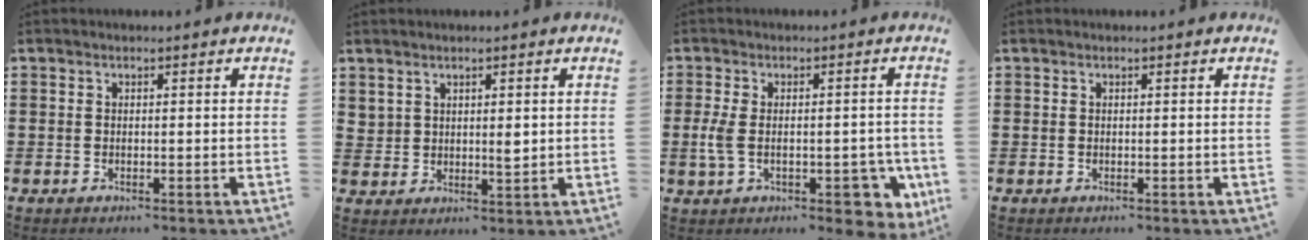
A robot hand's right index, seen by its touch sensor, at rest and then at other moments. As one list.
[{"total": 2.6, "force": [1.6, 1.6, 1.4], "torque": [-0.025, 0.000, 0.029]}, {"total": 8.9, "force": [-2.0, 4.9, 7.2], "torque": [-0.134, 0.004, -0.033]}, {"total": 0.0}]